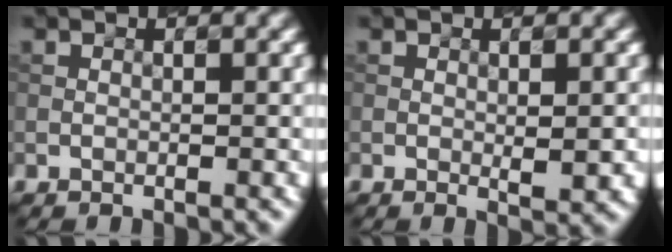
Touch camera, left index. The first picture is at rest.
{"total": 2.3, "force": [-0.2, 0.6, 2.2], "torque": [-0.034, -0.004, -0.001]}